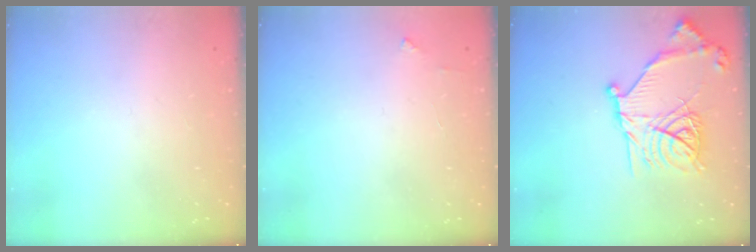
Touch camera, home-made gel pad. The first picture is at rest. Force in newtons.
{"total": 2.6, "press": 2.6, "slide": 0.2}
{"total": 18.2, "press": 18.2, "slide": 1.1}